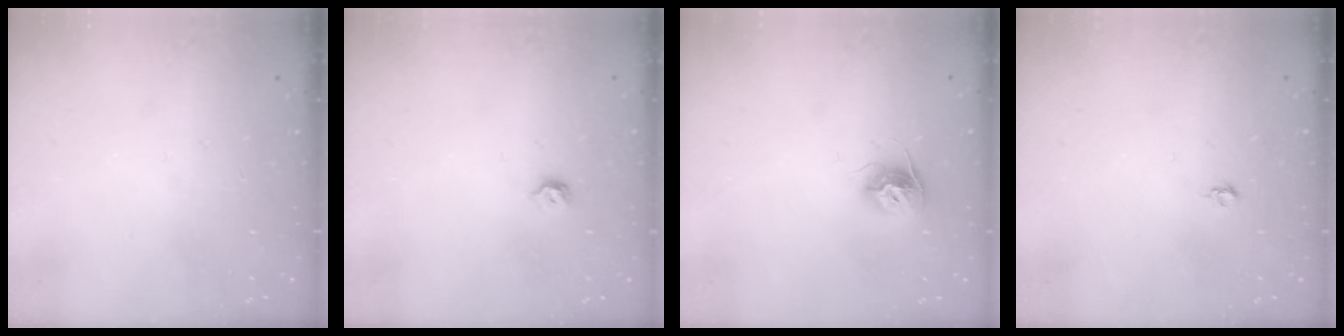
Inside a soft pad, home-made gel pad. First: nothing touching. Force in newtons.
{"total": 3.8, "press": 3.7, "slide": 0.8}
{"total": 9.6, "press": 9.6, "slide": 0.6}
{"total": 4.0, "press": 4.0, "slide": 0.6}